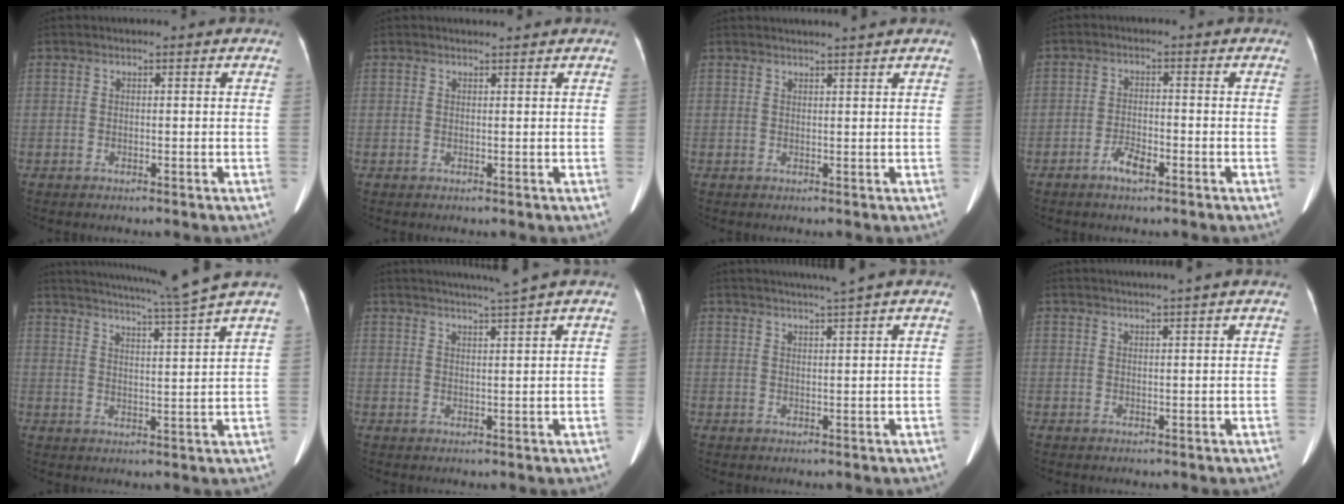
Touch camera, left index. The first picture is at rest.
{"total": 1.1, "force": [1.1, -0.1, 0.2], "torque": [-0.006, 0.006, 0.023]}
{"total": 4.2, "force": [3.7, -0.8, 1.7], "torque": [-0.021, 0.014, 0.047]}
{"total": 3.2, "force": [-2.0, 1.0, 2.2], "torque": [-0.043, 0.002, -0.038]}
{"total": 11.5, "force": [10.1, -3.0, 4.7], "torque": [-0.085, -0.034, 0.148]}
{"total": 5.4, "force": [4.5, -1.7, 2.6], "torque": [-0.040, 0.002, 0.069]}
{"total": 4.7, "force": [3.8, -1.3, 2.6], "torque": [-0.039, 0.008, 0.059]}
{"total": 3.2, "force": [2.6, -0.9, 1.5], "torque": [-0.014, 0.013, 0.041]}